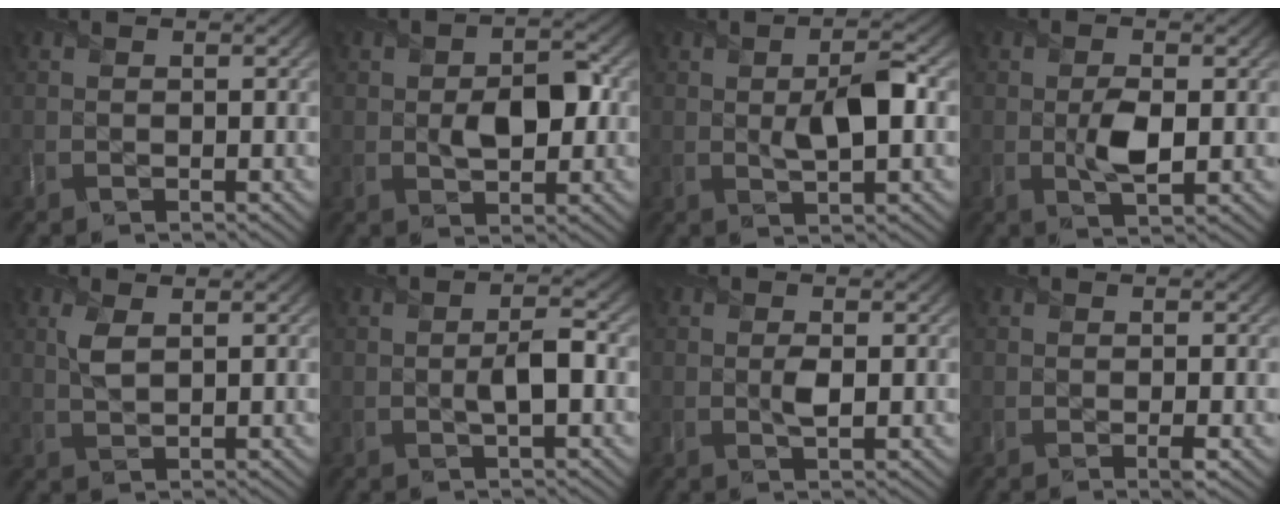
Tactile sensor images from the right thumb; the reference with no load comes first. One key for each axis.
{"total": 4.7, "fx": 0.0, "fy": 2.8, "fz": 3.8, "tx": -0.063, "ty": -0.003, "tz": -0.002}
{"total": 4.9, "fx": 0.3, "fy": 1.8, "fz": 4.5, "tx": -0.078, "ty": 0.002, "tz": 0.005}
{"total": 3.9, "fx": -0.2, "fy": 2.0, "fz": 3.3, "tx": -0.068, "ty": -0.005, "tz": 0.000}
{"total": 2.4, "fx": 1.0, "fy": 0.9, "fz": 2.0, "tx": -0.053, "ty": 0.003, "tz": 0.023}
{"total": 2.8, "fx": -0.4, "fy": 0.8, "fz": 2.7, "tx": -0.050, "ty": 0.004, "tz": -0.008}
{"total": 1.6, "fx": 0.1, "fy": 0.7, "fz": 1.4, "tx": -0.031, "ty": -0.002, "tz": 0.001}
{"total": 0.8, "fx": -0.1, "fy": 0.1, "fz": 0.8, "tx": -0.014, "ty": -0.004, "tz": -0.006}